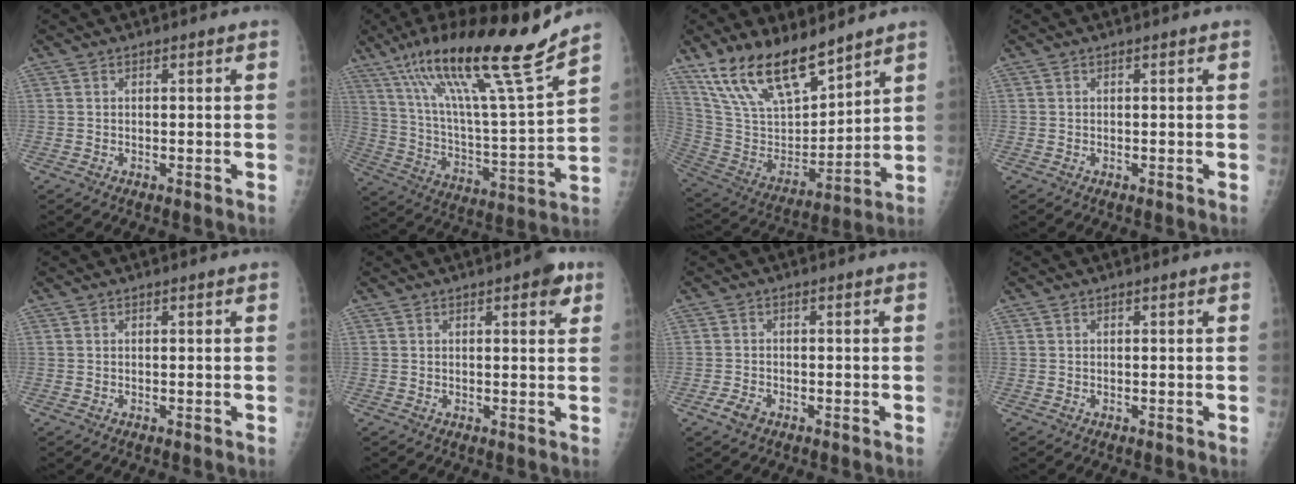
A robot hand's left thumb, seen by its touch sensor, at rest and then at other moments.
{"total": 24.4, "force": [16.7, 1.7, 17.7], "torque": [-0.278, -0.058, 0.292]}
{"total": 19.3, "force": [14.3, 7.4, 10.6], "torque": [-0.159, -0.069, 0.280]}
{"total": 0.0}
{"total": 0.0}
{"total": 3.9, "force": [2.0, 1.4, 3.1], "torque": [-0.029, -0.005, 0.020]}
{"total": 2.4, "force": [-1.4, 1.4, 1.3], "torque": [-0.029, 0.003, -0.024]}
{"total": 0.0}